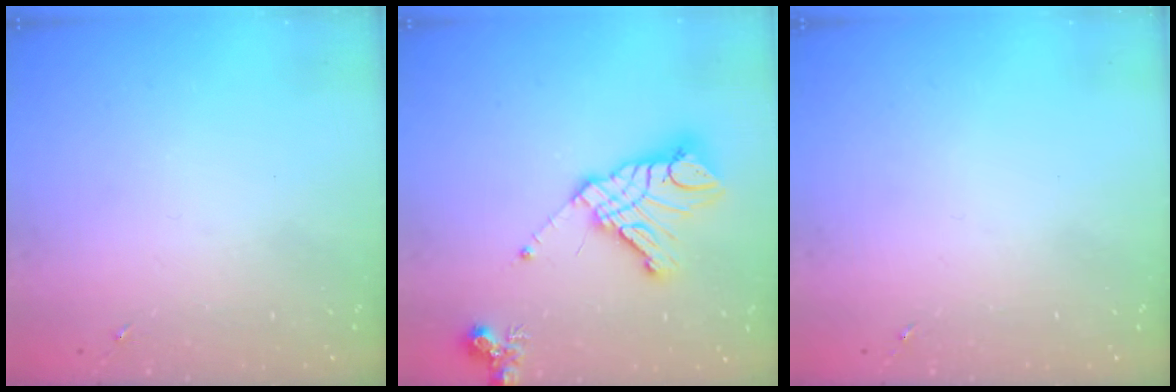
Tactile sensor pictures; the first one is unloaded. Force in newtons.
{"total": 17.2, "press": 17.0, "slide": 2.4}
{"total": 0.0}